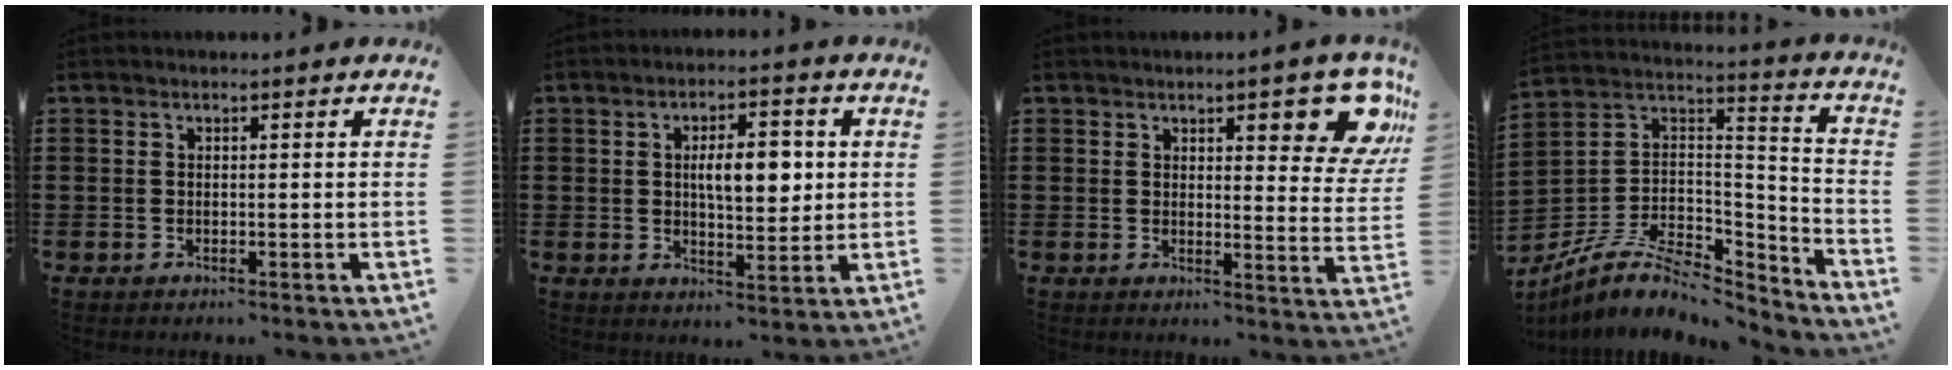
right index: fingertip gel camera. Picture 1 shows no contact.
{"total": 7.0, "force": [1.0, 3.0, 6.3], "torque": [-0.098, 0.002, 0.008]}
{"total": 9.0, "force": [4.9, 2.8, 7.1], "torque": [-0.095, -0.013, 0.078]}
{"total": 9.4, "force": [-6.3, 4.6, 5.2], "torque": [-0.107, 0.013, -0.119]}